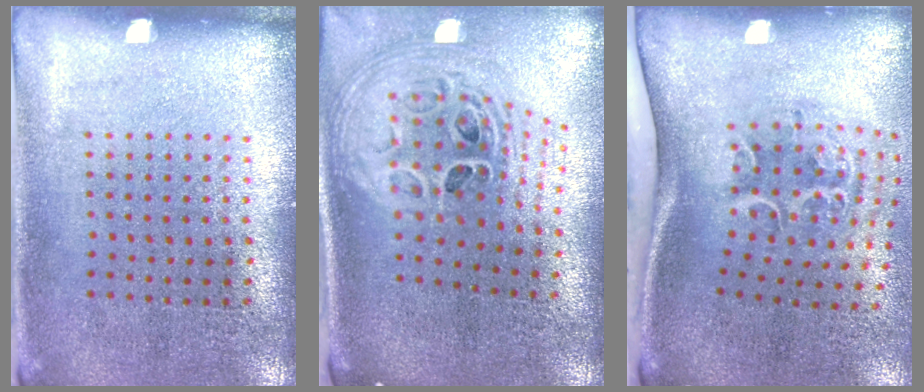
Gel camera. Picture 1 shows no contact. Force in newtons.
{"total": 2.9, "press": 2.0, "slide": 2.1}
{"total": 2.3, "press": 1.4, "slide": 1.9}